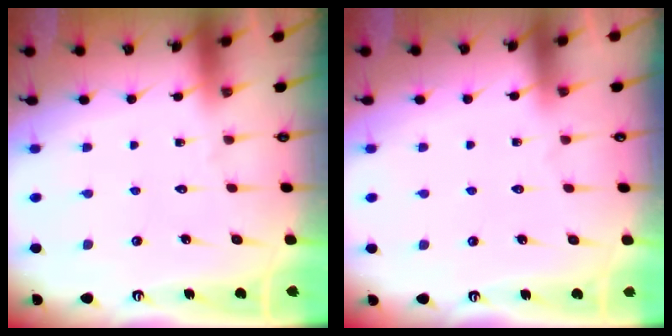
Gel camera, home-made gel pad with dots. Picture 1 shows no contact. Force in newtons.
{"total": 1.7, "press": 1.7, "slide": 0.4}